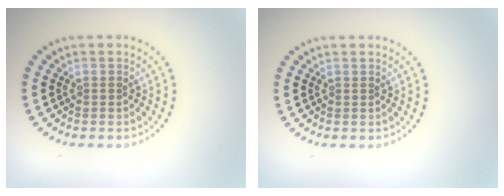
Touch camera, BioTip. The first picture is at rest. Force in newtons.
{"total": 0.0}